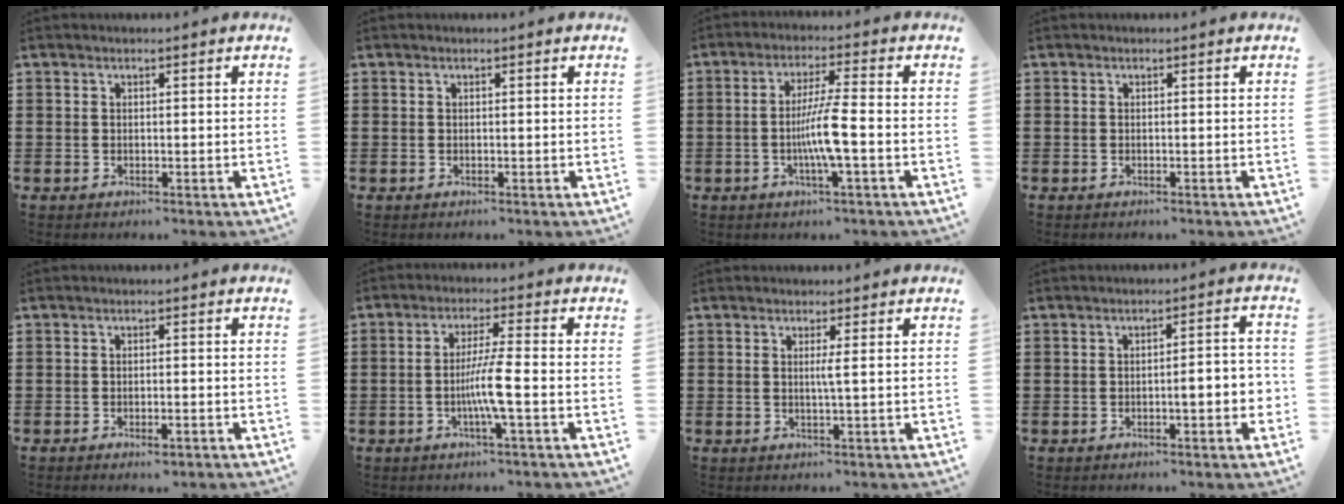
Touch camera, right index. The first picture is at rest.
{"total": 0.0}
{"total": 6.4, "force": [-1.7, 0.0, 6.2], "torque": [-0.120, -0.010, -0.039]}
{"total": 0.0}
{"total": 1.5, "force": [-1.0, 0.3, 1.0], "torque": [-0.020, -0.002, -0.018]}
{"total": 5.9, "force": [-1.8, -0.3, 5.6], "torque": [-0.111, -0.011, -0.040]}
{"total": 1.6, "force": [0.2, -0.5, 1.5], "torque": [-0.028, -0.007, 0.000]}
{"total": 4.0, "force": [-1.2, 0.6, 3.8], "torque": [-0.056, -0.001, -0.024]}